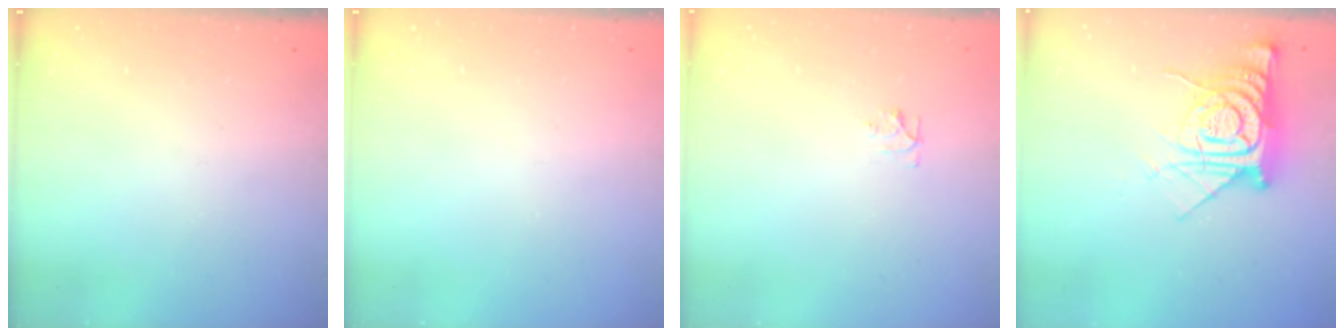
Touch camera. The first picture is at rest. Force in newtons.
{"total": 0.0}
{"total": 4.6, "press": 4.6, "slide": 0.7}
{"total": 14.6, "press": 14.5, "slide": 1.4}